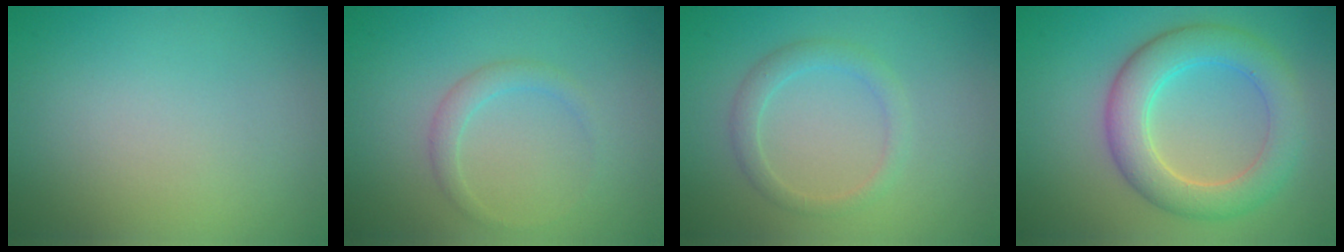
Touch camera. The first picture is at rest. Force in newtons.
{"total": 1.5, "press": 1.5, "slide": 0.1}
{"total": 2.0, "press": 2.0, "slide": 0.3}
{"total": 5.8, "press": 5.8, "slide": 0.2}